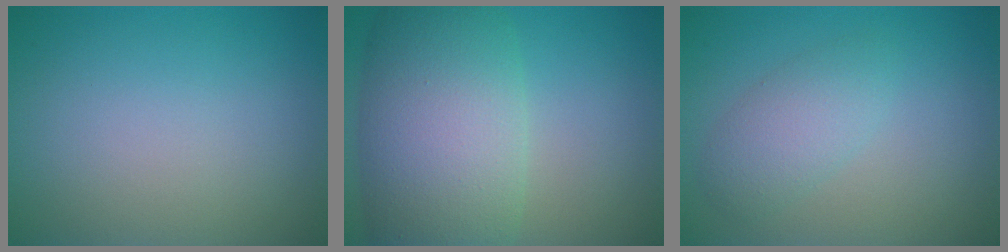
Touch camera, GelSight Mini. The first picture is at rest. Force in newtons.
{"total": 10.8, "press": 10.8, "slide": 0.4}
{"total": 2.7, "press": 2.7, "slide": 0.1}